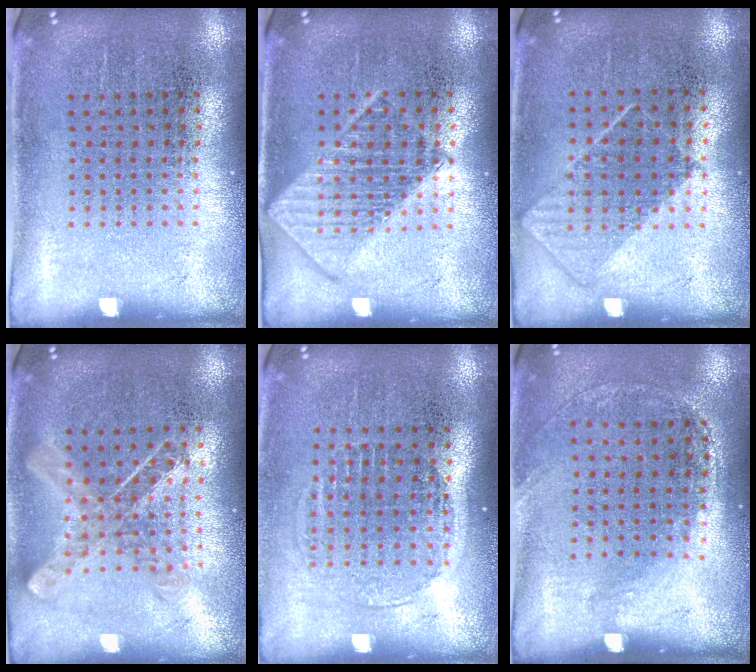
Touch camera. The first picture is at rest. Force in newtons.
{"total": 1.4, "press": 1.4, "slide": 0.2}
{"total": 0.8, "press": 0.6, "slide": 0.5}
{"total": 1.0, "press": 1.0, "slide": 0.1}
{"total": 1.5, "press": 1.3, "slide": 0.7}
{"total": 1.3, "press": 0.9, "slide": 0.9}